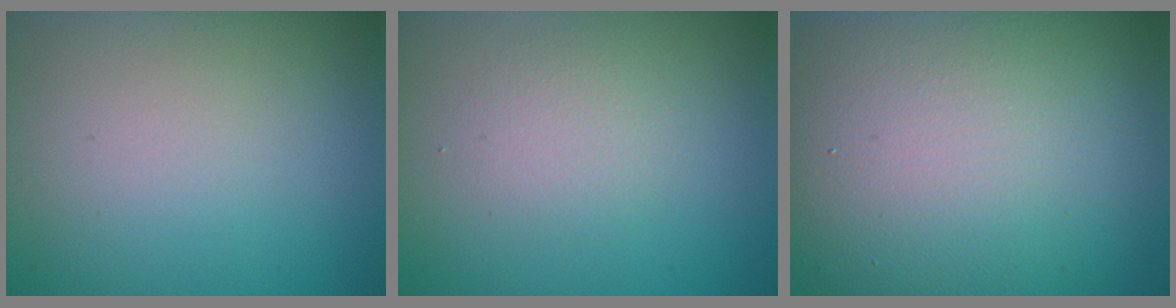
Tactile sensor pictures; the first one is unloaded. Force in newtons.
{"total": 1.7, "press": 1.7, "slide": 0.0}
{"total": 14.9, "press": 14.8, "slide": 0.7}